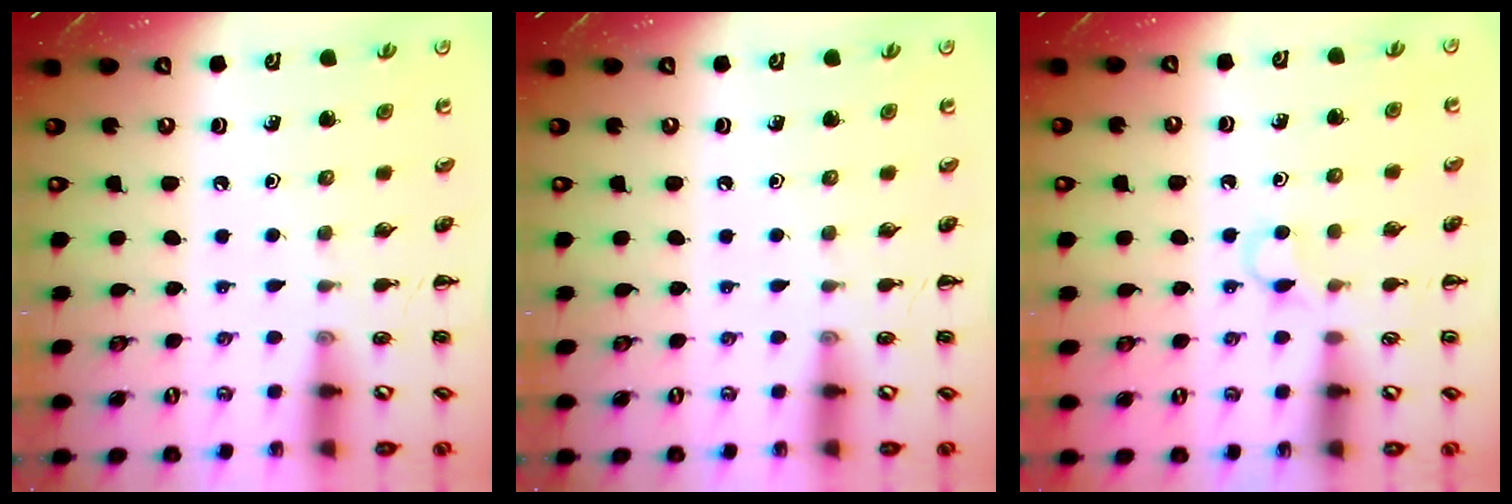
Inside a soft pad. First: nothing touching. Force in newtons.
{"total": 0.0}
{"total": 3.3, "press": 3.2, "slide": 0.9}